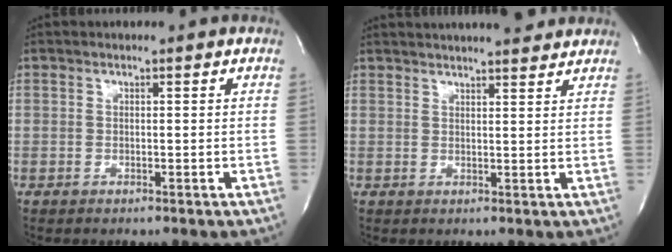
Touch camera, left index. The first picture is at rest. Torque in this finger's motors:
{"motor_torque": [1.10, -1.04, 0.51, 0.12]}